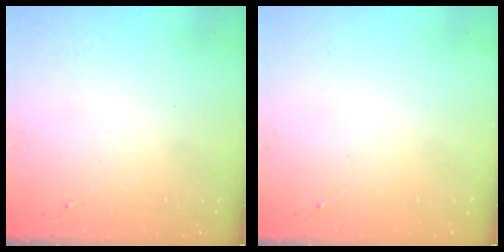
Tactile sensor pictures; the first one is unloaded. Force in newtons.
{"total": 0.0}